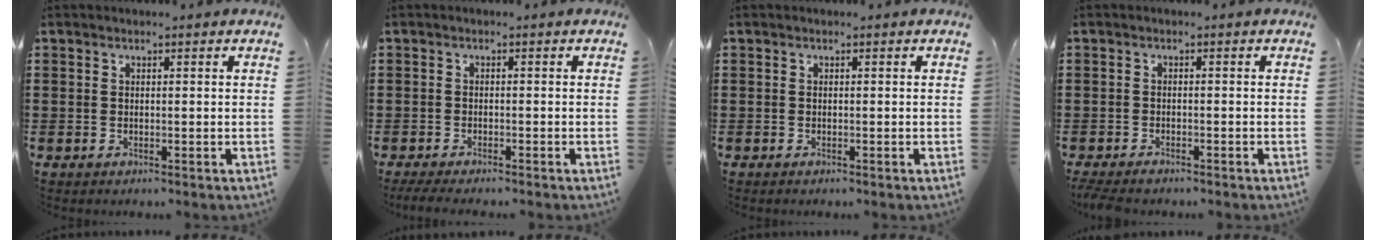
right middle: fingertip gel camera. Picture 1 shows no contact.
{"total": 1.5, "force": [-1.4, 0.1, 0.6], "torque": [-0.019, -0.005, -0.030]}
{"total": 0.0}
{"total": 1.3, "force": [-1.1, 0.3, 0.5], "torque": [-0.020, -0.003, -0.025]}